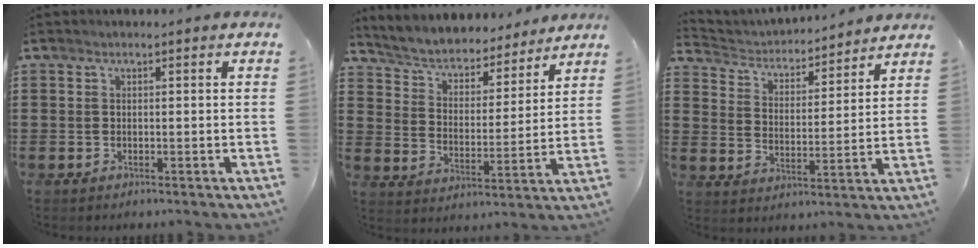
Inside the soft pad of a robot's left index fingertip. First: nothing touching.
{"total": 4.7, "force": [4.5, 1.0, 0.8], "torque": [-0.043, -0.036, 0.071]}
{"total": 3.2, "force": [3.2, 0.7, 0.1], "torque": [-0.024, -0.028, 0.047]}